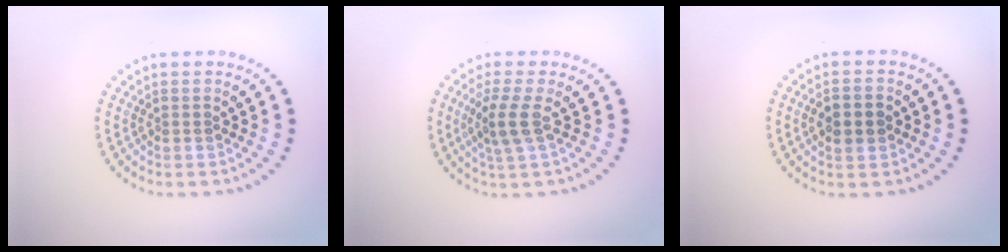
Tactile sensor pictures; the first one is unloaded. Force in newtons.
{"total": 2.8, "press": 2.4, "slide": 1.4}
{"total": 2.6, "press": 2.6, "slide": 0.2}